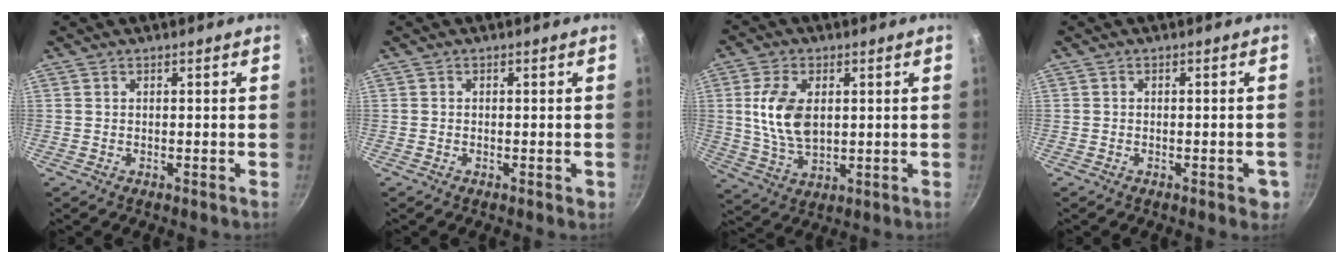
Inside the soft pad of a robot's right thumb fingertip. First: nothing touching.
{"total": 1.0, "force": [-0.4, 0.6, 0.7], "torque": [-0.008, 0.004, -0.008]}
{"total": 10.9, "force": [1.7, 6.5, 8.6], "torque": [-0.156, -0.011, 0.036]}
{"total": 3.1, "force": [-1.3, 1.4, 2.4], "torque": [-0.019, 0.008, -0.017]}